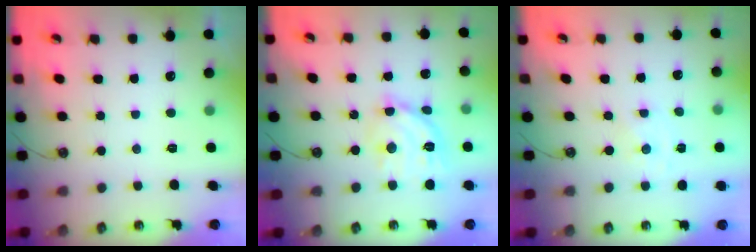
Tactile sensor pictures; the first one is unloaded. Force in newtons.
{"total": 14.8, "press": 14.8, "slide": 1.1}
{"total": 0.0}